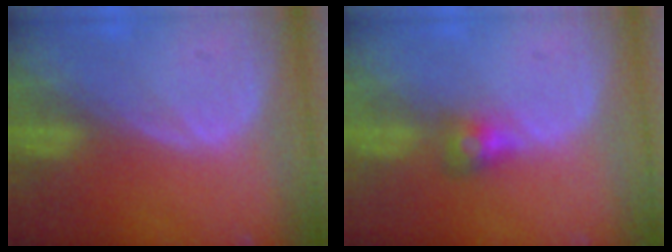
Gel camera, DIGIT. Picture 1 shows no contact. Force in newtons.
{"total": 2.8, "press": 2.7, "slide": 0.9}